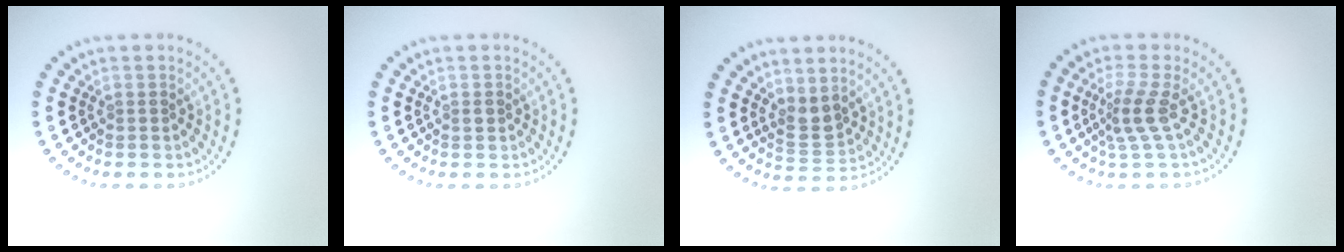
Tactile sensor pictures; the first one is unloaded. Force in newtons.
{"total": 0.7, "press": 0.7, "slide": 0.0}
{"total": 1.9, "press": 1.6, "slide": 1.1}
{"total": 2.6, "press": 1.9, "slide": 1.8}